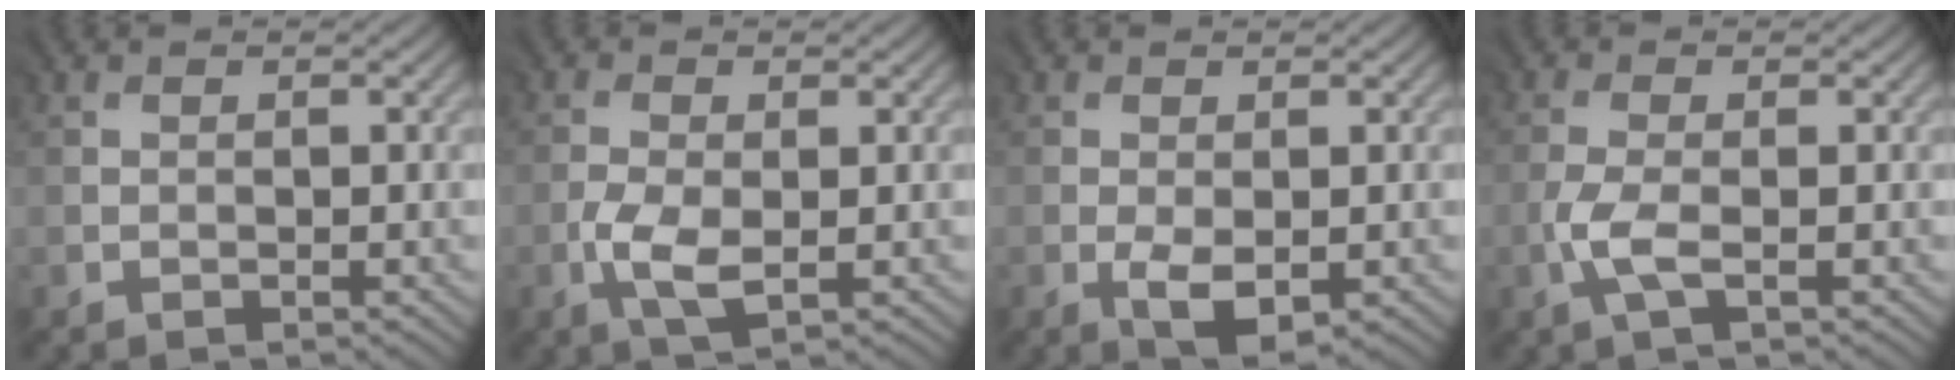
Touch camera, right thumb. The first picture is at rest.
{"total": 3.4, "force": [-1.2, 1.4, 2.9], "torque": [-0.073, -0.005, -0.022]}
{"total": 3.3, "force": [-1.1, 1.6, 2.6], "torque": [-0.057, -0.007, -0.015]}
{"total": 2.5, "force": [-1.2, 0.4, 2.1], "torque": [-0.058, 0.001, -0.030]}